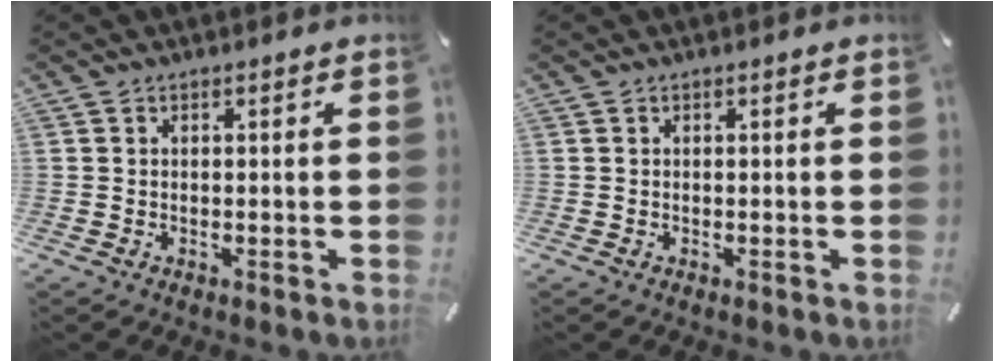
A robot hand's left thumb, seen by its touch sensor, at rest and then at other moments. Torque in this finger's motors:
{"motor_torque": [0.00, 0.00, 0.00, -0.01, 0.00]}